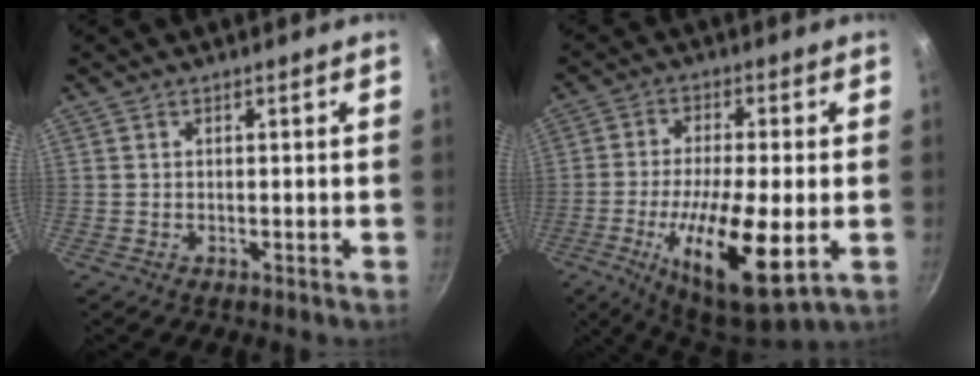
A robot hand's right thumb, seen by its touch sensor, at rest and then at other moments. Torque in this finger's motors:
{"motor_torque": [2.73, 2.27, 2.02, -0.73, 0.51]}